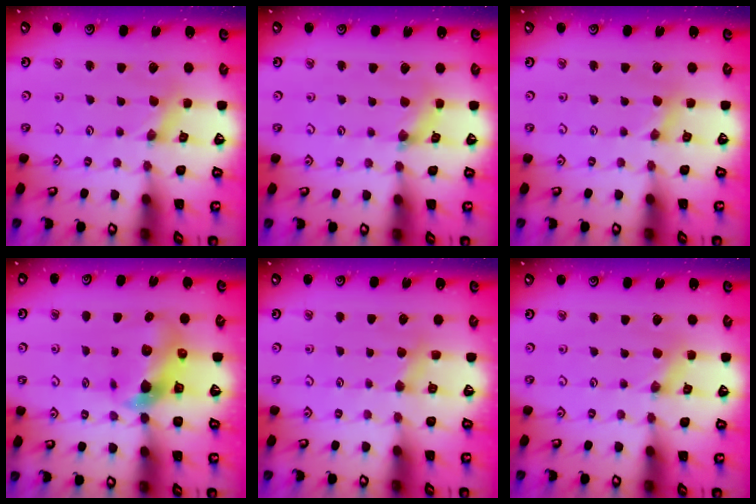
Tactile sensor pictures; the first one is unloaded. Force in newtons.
{"total": 2.2, "press": 2.2, "slide": 0.4}
{"total": 0.5, "press": 0.5, "slide": 0.1}
{"total": 7.0, "press": 7.0, "slide": 1.0}
{"total": 3.2, "press": 3.2, "slide": 0.4}
{"total": 0.7, "press": 0.6, "slide": 0.1}